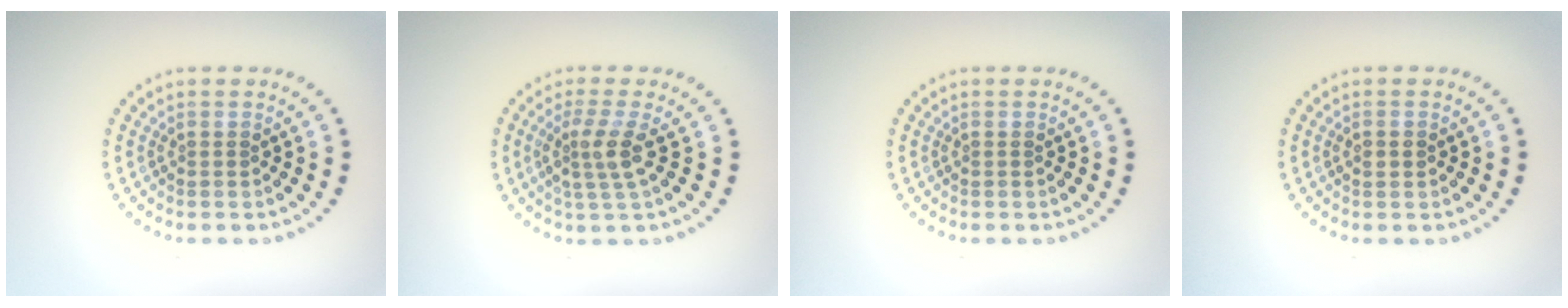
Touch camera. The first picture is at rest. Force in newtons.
{"total": 2.9, "press": 2.3, "slide": 1.8}
{"total": 0.0}
{"total": 1.2, "press": 1.2, "slide": 0.1}